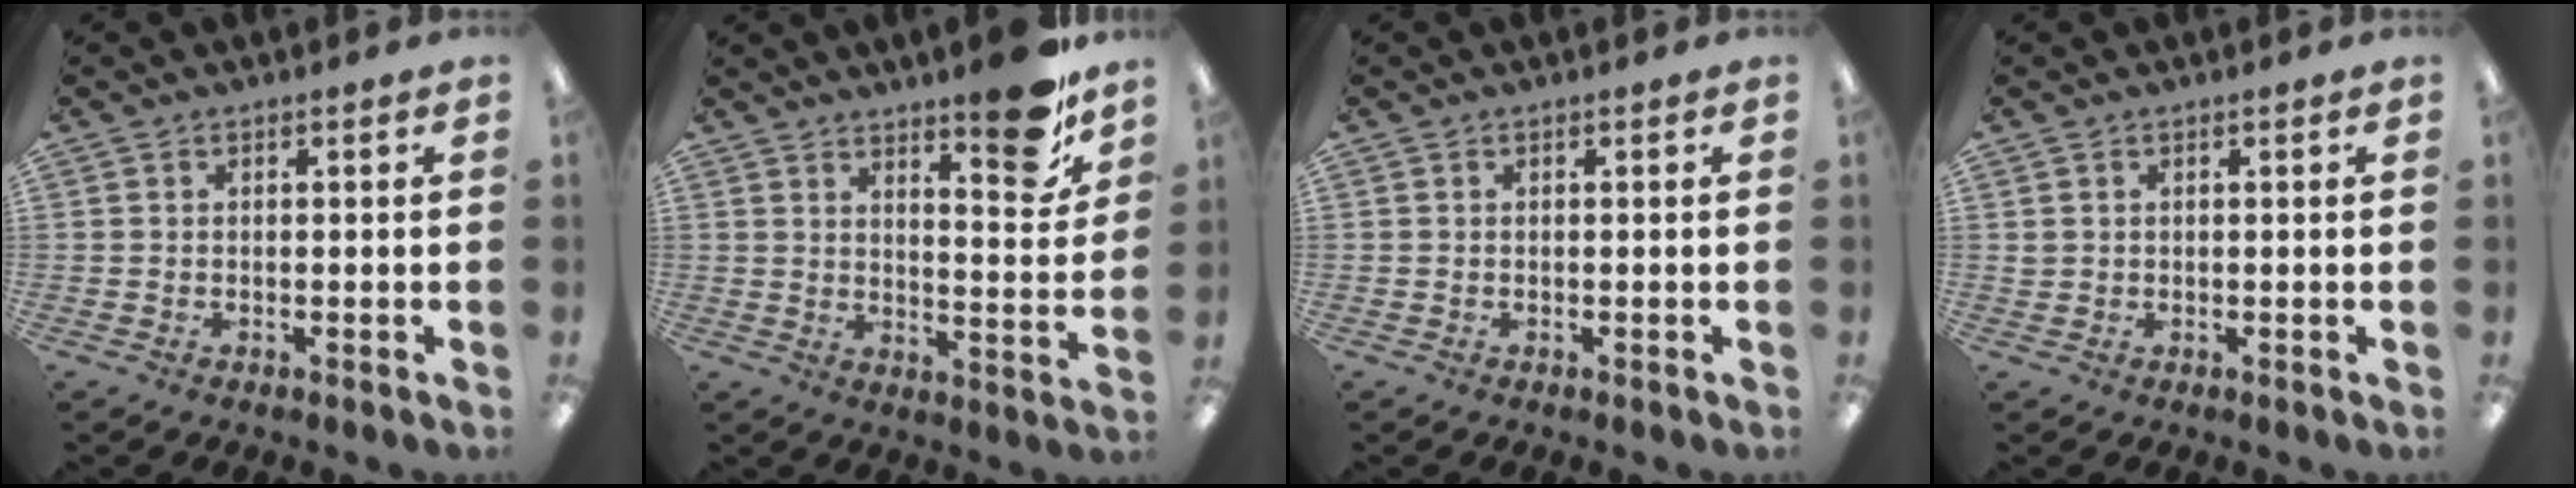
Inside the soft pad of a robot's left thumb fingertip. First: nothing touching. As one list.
[{"total": 11.8, "force": [9.2, 2.6, 6.9], "torque": [-0.078, -0.070, 0.148]}, {"total": 0.0}, {"total": 0.9, "force": [0.5, 0.6, 0.4], "torque": [-0.009, 0.003, 0.008]}]